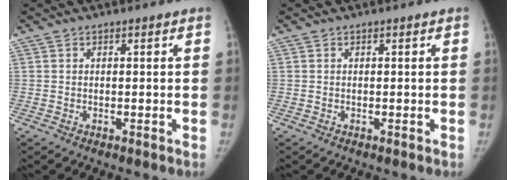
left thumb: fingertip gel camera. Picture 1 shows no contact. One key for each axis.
{"total": 0.0}